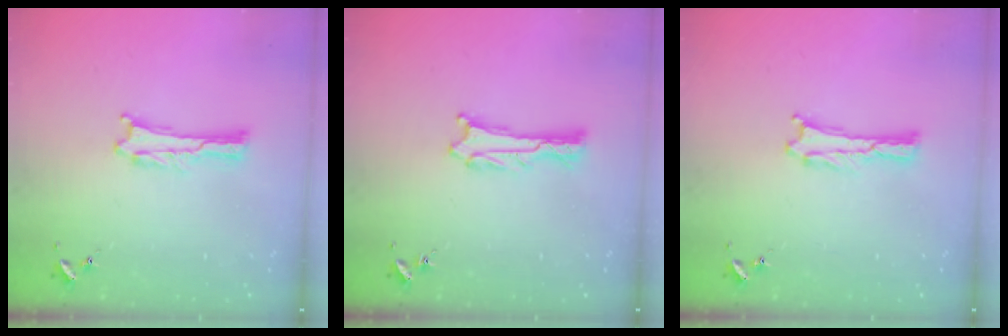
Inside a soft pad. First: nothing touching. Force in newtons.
{"total": 0.9, "press": 0.8, "slide": 0.1}
{"total": 0.0}